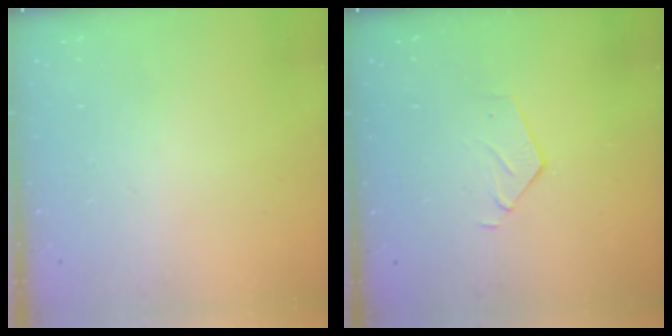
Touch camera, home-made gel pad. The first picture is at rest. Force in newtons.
{"total": 3.6, "press": 3.6, "slide": 0.3}